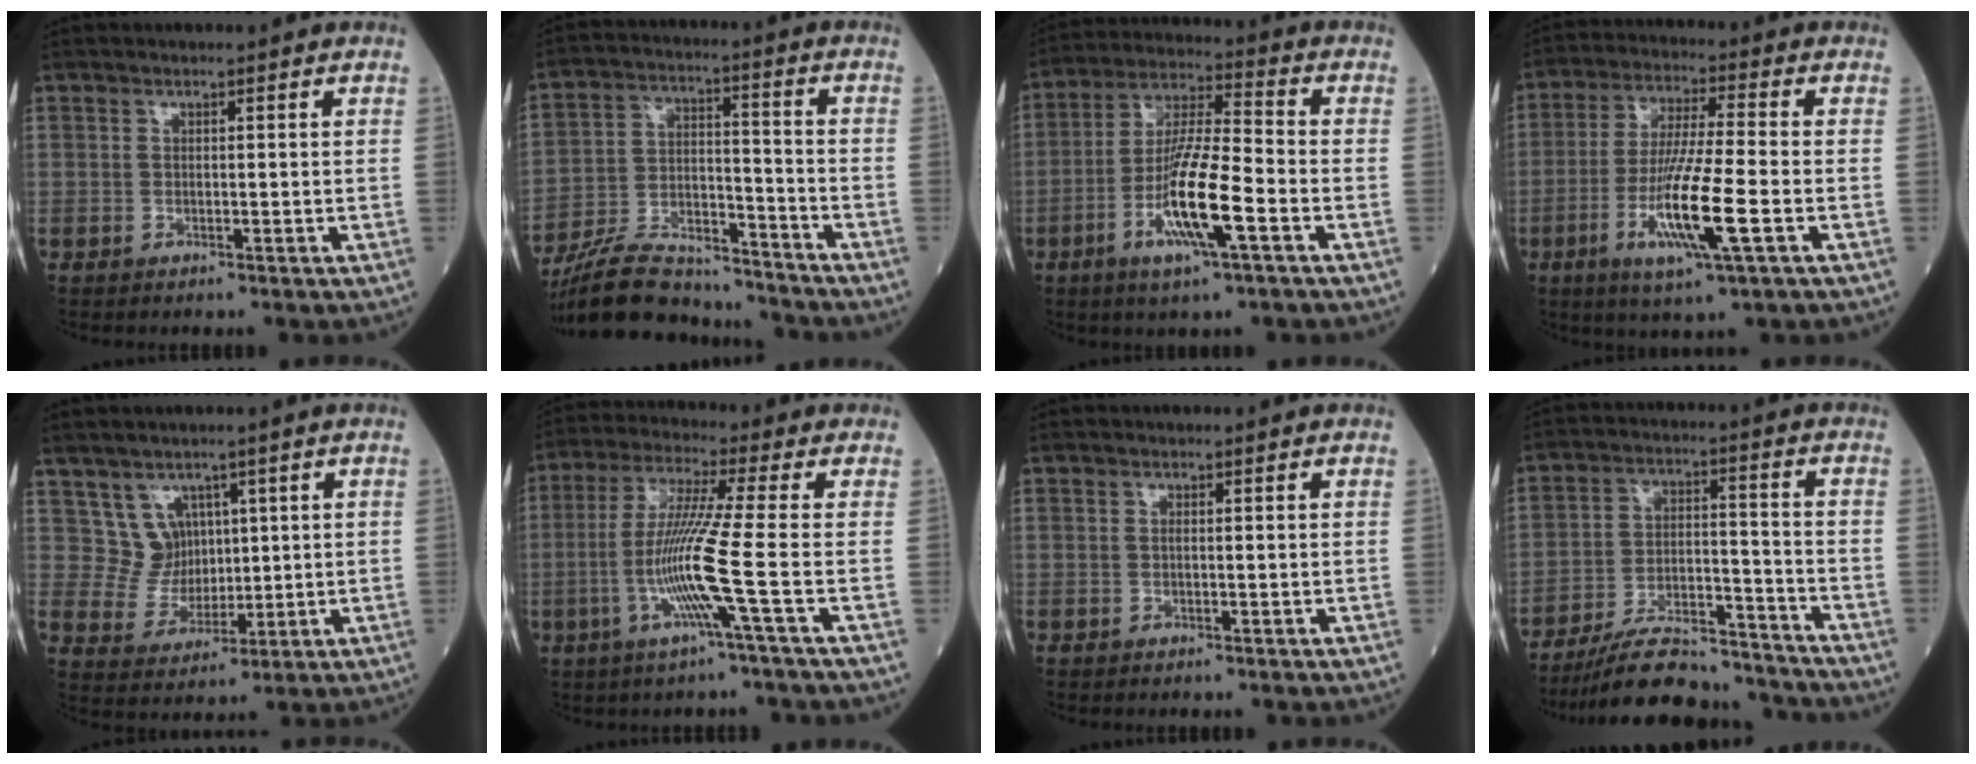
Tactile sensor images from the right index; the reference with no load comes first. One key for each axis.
{"total": 15.7, "fx": -14.7, "fy": 3.4, "fz": 4.5, "tx": -0.082, "ty": 0.020, "tz": -0.251}
{"total": 12.7, "fx": -4.5, "fy": 1.1, "fz": 11.9, "tx": -0.229, "ty": -0.010, "tz": -0.085}
{"total": 12.6, "fx": -3.9, "fy": 0.4, "fz": 12.0, "tx": -0.234, "ty": -0.019, "tz": -0.074}
{"total": 5.4, "fx": 2.6, "fy": 4.7, "fz": 0.4, "tx": -0.007, "ty": 0.009, "tz": 0.057}
{"total": 10.3, "fx": -2.8, "fy": -2.0, "fz": 9.7, "tx": -0.199, "ty": -0.011, "tz": -0.060}
{"total": 0.0}
{"total": 15.3, "fx": -14.3, "fy": 2.6, "fz": 4.8, "tx": -0.080, "ty": 0.019, "tz": -0.228}